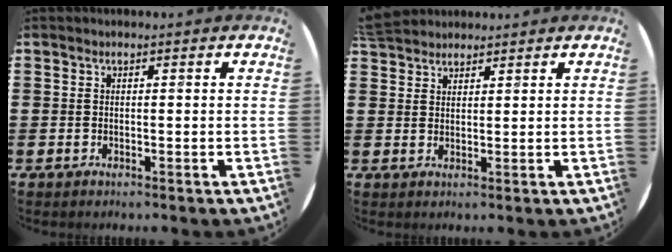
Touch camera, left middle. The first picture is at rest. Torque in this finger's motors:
{"motor_torque": [0.94, -1.20, 0.07, 0.09]}